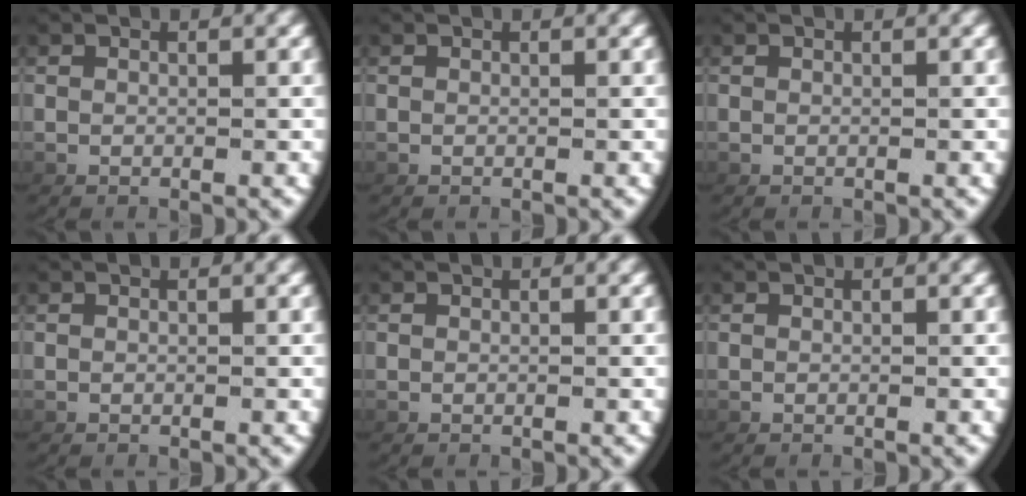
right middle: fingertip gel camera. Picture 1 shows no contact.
{"total": 0.0}
{"total": 0.0}
{"total": 0.0}
{"total": 0.0}
{"total": 0.0}